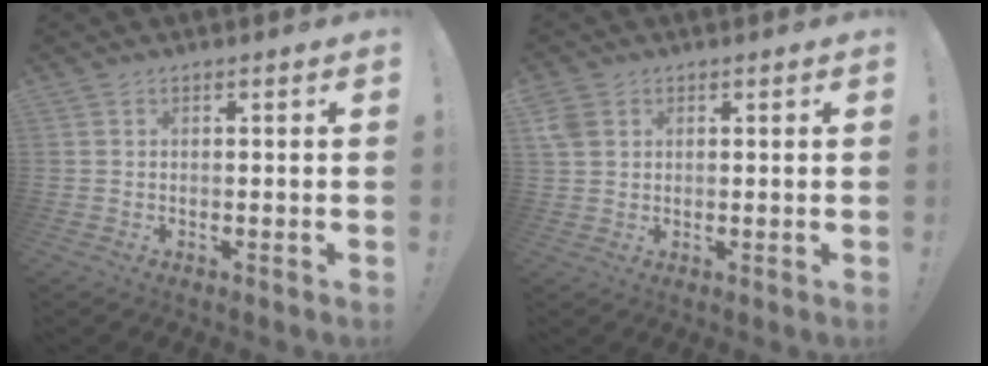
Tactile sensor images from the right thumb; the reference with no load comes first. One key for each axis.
{"total": 4.5, "fx": 2.1, "fy": 3.4, "fz": 2.0, "tx": -0.043, "ty": -0.001, "tz": 0.042}